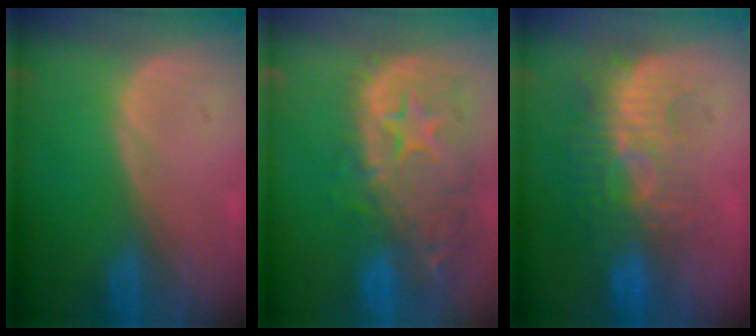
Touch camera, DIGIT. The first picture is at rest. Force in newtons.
{"total": 14.1, "press": 11.4, "slide": 8.4}
{"total": 9.2, "press": 8.4, "slide": 3.6}